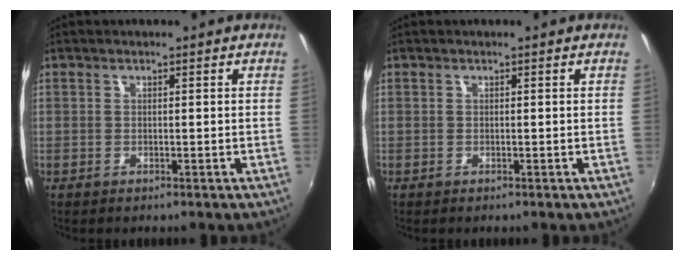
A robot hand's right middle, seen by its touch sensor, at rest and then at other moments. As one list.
[{"total": 0.0}]